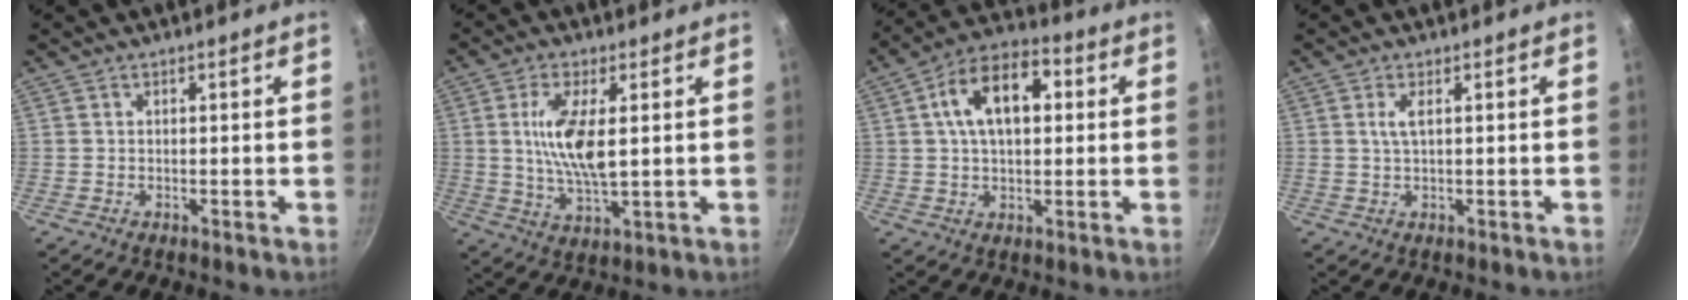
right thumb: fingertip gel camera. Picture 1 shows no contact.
{"total": 10.8, "force": [1.7, 3.9, 9.9], "torque": [-0.191, -0.009, 0.035]}
{"total": 13.6, "force": [2.9, 7.8, 10.7], "torque": [-0.149, 0.023, 0.034]}
{"total": 2.5, "force": [0.7, 0.8, 2.3], "torque": [-0.049, 0.001, 0.017]}